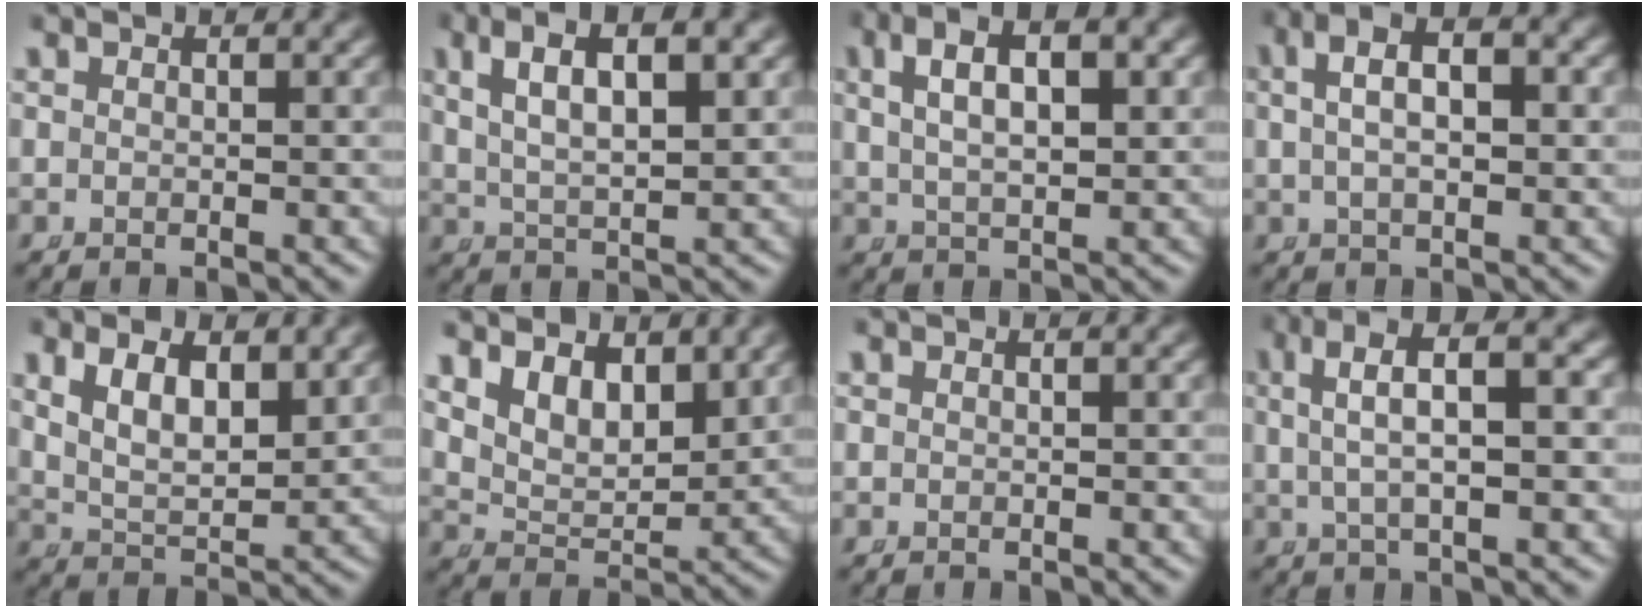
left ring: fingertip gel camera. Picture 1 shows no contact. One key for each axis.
{"total": 5.9, "fx": 2.6, "fy": 2.5, "fz": 4.7, "tx": -0.081, "ty": 0.011, "tz": 0.046}
{"total": 6.5, "fx": 2.8, "fy": 3.0, "fz": 5.0, "tx": -0.076, "ty": 0.020, "tz": 0.042}
{"total": 5.9, "fx": 2.0, "fy": 2.9, "fz": 4.8, "tx": -0.059, "ty": 0.027, "tz": 0.018}
{"total": 6.0, "fx": 1.9, "fy": 3.9, "fz": 4.1, "tx": -0.073, "ty": -0.013, "tz": 0.034}
{"total": 7.4, "fx": 3.6, "fy": 5.0, "fz": 4.2, "tx": -0.078, "ty": -0.009, "tz": 0.056}
{"total": 0.0}
{"total": 6.2, "fx": 2.4, "fy": 2.1, "fz": 5.3, "tx": -0.084, "ty": 0.023, "tz": 0.032}